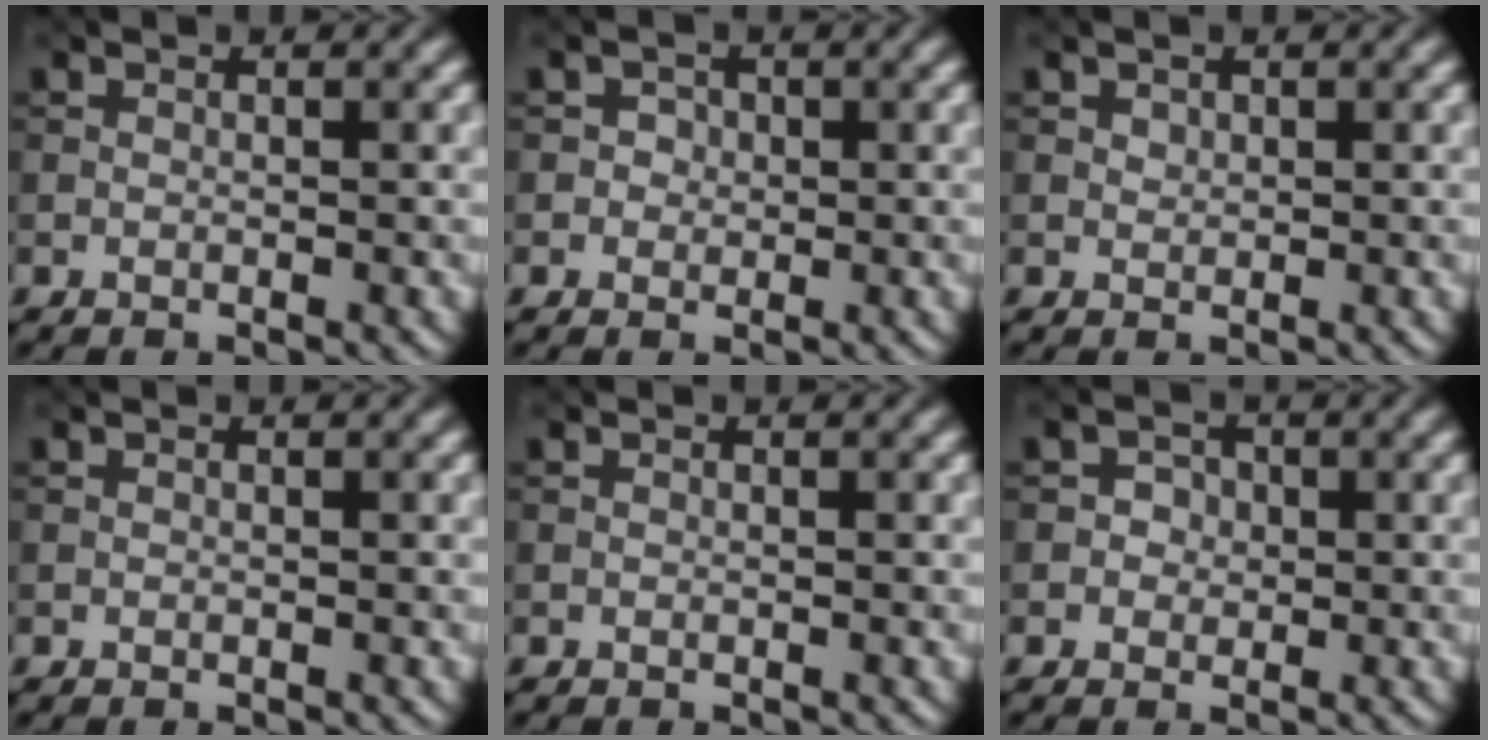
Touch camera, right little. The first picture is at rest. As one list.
[{"total": 1.3, "force": [0.1, 1.2, 0.4], "torque": [0.006, 0.001, 0.000]}, {"total": 0.7, "force": [0.4, 0.5, 0.2], "torque": [-0.003, -0.003, 0.009]}, {"total": 0.0}, {"total": 0.0}, {"total": 1.7, "force": [0.1, 1.6, 0.5], "torque": [0.007, 0.003, -0.006]}]